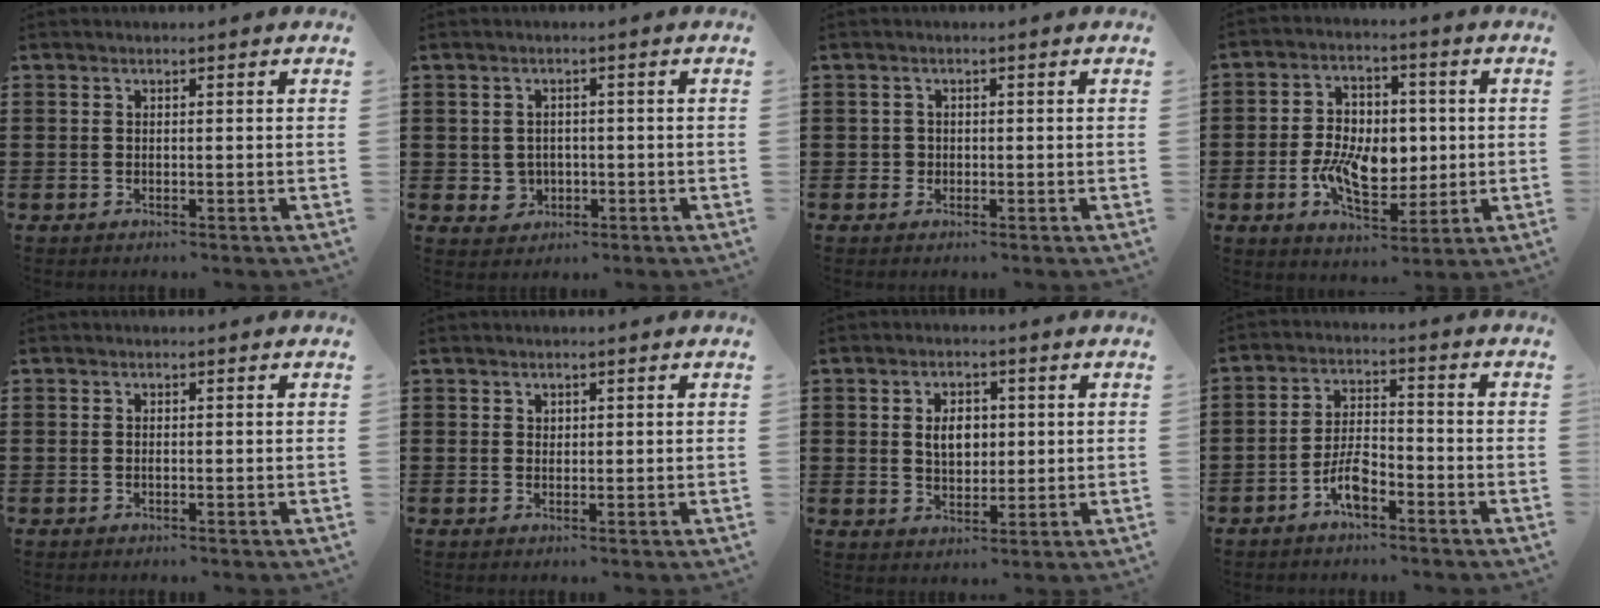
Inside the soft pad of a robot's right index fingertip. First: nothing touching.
{"total": 2.3, "force": [-0.4, 2.3, 0.5], "torque": [-0.018, 0.007, -0.011]}
{"total": 1.2, "force": [-0.2, 1.2, 0.2], "torque": [-0.007, 0.005, -0.005]}
{"total": 9.4, "force": [-1.0, 6.0, 7.2], "torque": [-0.139, 0.004, -0.022]}
{"total": 0.0}
{"total": 0.8, "force": [0.5, 0.7, 0.1], "torque": [-0.003, 0.002, 0.011]}
{"total": 4.5, "force": [0.6, 3.1, 3.2], "torque": [-0.055, 0.007, 0.003]}
{"total": 5.3, "force": [-3.1, 2.1, 3.8], "torque": [-0.089, 0.005, -0.065]}